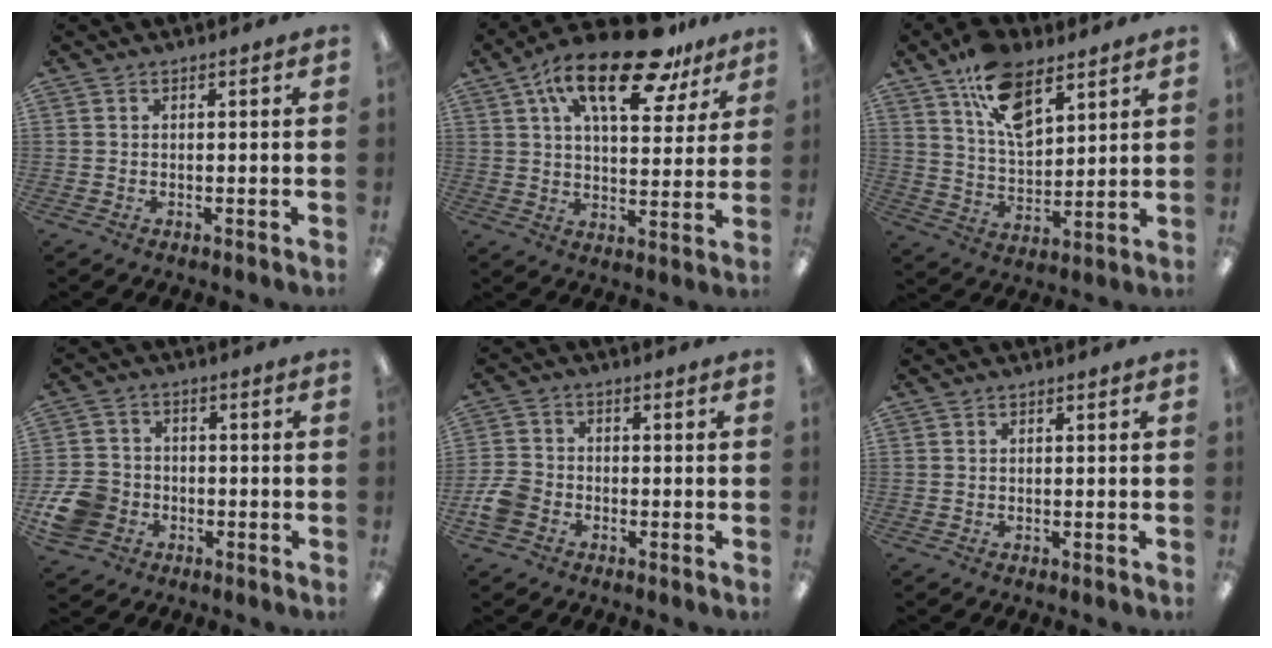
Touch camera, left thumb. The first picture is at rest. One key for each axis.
{"total": 21.0, "fx": 12.5, "fy": 8.6, "fz": 14.5, "tx": -0.229, "ty": -0.054, "tz": 0.206}
{"total": 14.4, "fx": 8.5, "fy": 7.5, "fz": 8.8, "tx": -0.146, "ty": -0.032, "tz": 0.155}
{"total": 9.1, "fx": -3.5, "fy": 7.4, "fz": 3.9, "tx": -0.099, "ty": 0.028, "tz": -0.064}
{"total": 5.9, "fx": -2.6, "fy": 4.5, "fz": 2.8, "tx": -0.061, "ty": 0.016, "tz": -0.048}
{"total": 0.0}